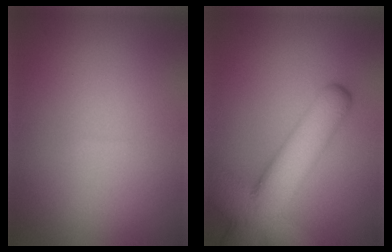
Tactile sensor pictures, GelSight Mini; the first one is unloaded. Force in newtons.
{"total": 9.1, "press": 9.1, "slide": 0.6}